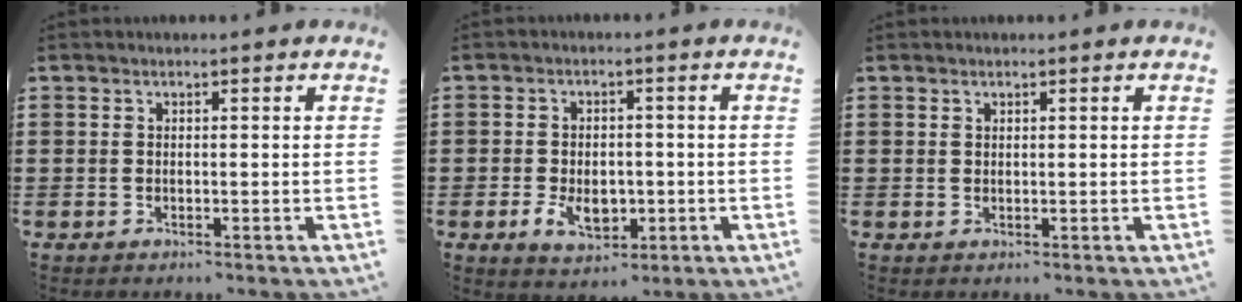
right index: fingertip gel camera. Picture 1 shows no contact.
{"total": 5.1, "force": [-1.3, 3.5, 3.5], "torque": [-0.055, -0.002, -0.026]}
{"total": 0.5, "force": [0.4, 0.3, 0.1], "torque": [-0.003, 0.002, 0.008]}